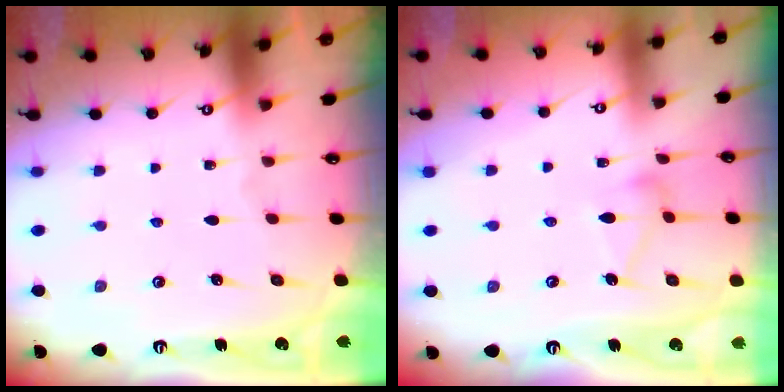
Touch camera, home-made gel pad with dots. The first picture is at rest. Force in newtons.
{"total": 8.9, "press": 8.9, "slide": 0.4}